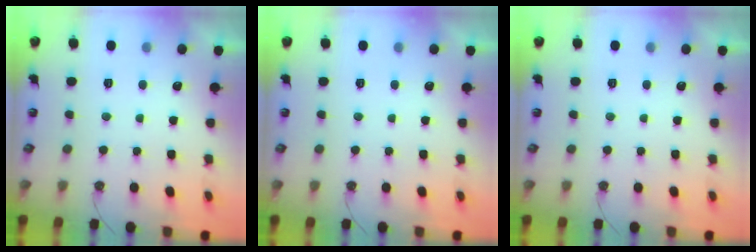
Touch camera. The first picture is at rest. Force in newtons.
{"total": 0.0}
{"total": 0.0}